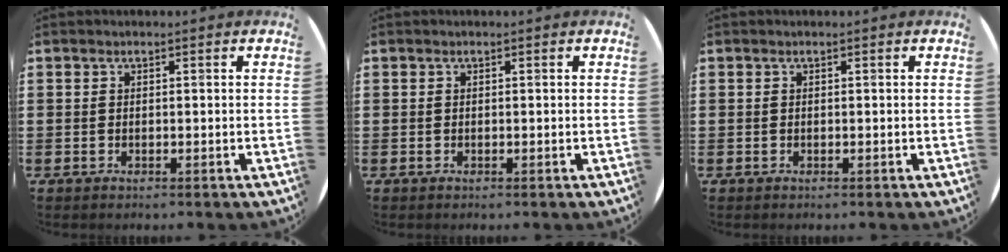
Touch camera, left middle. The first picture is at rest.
{"total": 0.0}
{"total": 0.0}